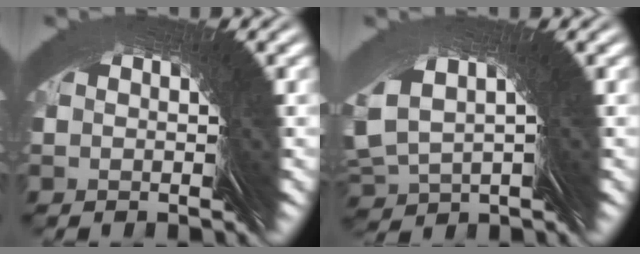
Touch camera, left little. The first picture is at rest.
{"total": 3.8, "force": [2.5, 2.0, 2.1], "torque": [-0.064, 0.010, 0.034]}